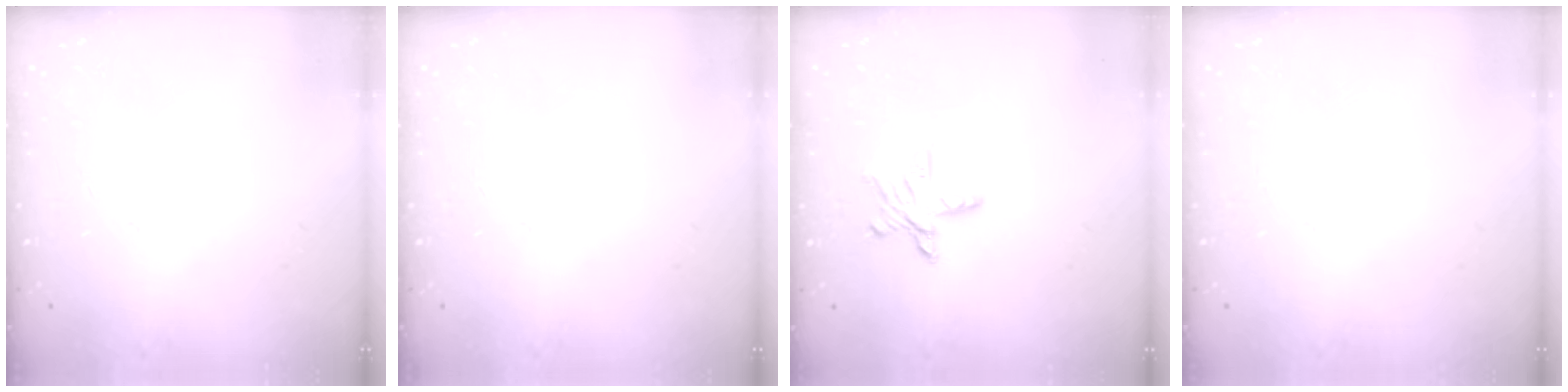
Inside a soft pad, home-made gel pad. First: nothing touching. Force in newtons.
{"total": 0.0}
{"total": 8.3, "press": 8.2, "slide": 0.8}
{"total": 0.0}